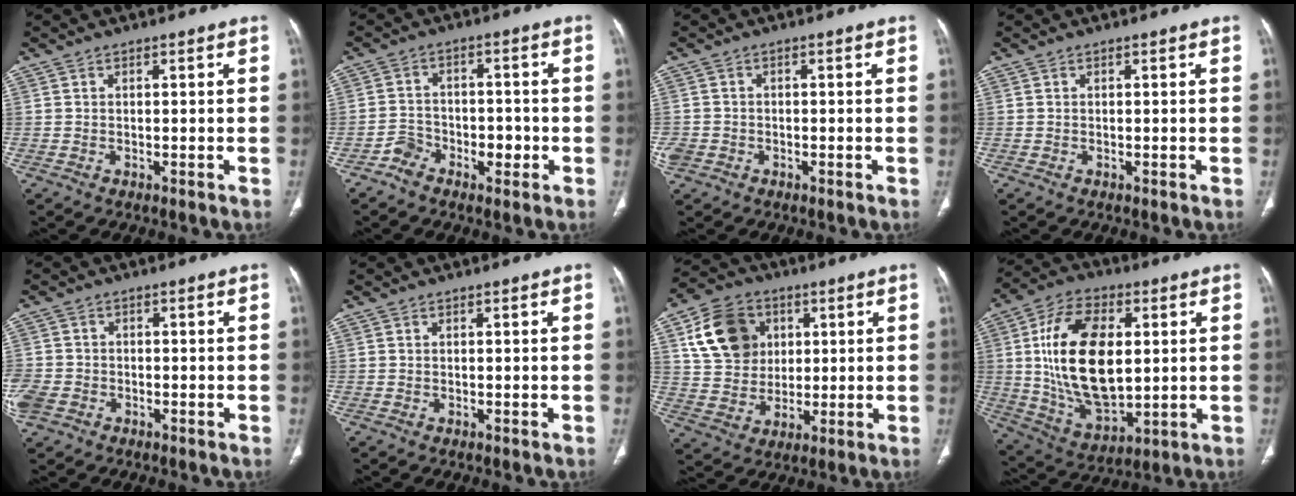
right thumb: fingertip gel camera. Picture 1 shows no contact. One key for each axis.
{"total": 5.2, "fx": -2.8, "fy": 3.5, "fz": 2.7, "tx": -0.026, "ty": 0.028, "tz": -0.051}
{"total": 2.8, "fx": -1.2, "fy": 2.3, "fz": 1.0, "tx": -0.020, "ty": 0.009, "tz": -0.022}
{"total": 0.0}
{"total": 5.6, "fx": -2.4, "fy": 4.5, "fz": 2.5, "tx": -0.066, "ty": 0.013, "tz": -0.041}
{"total": 0.0}
{"total": 14.6, "fx": 4.3, "fy": 12.0, "fz": 7.0, "tx": -0.101, "ty": 0.001, "tz": 0.081}
{"total": 21.3, "fx": 2.8, "fy": 12.0, "fz": 17.4, "tx": -0.304, "ty": -0.010, "tz": 0.059}